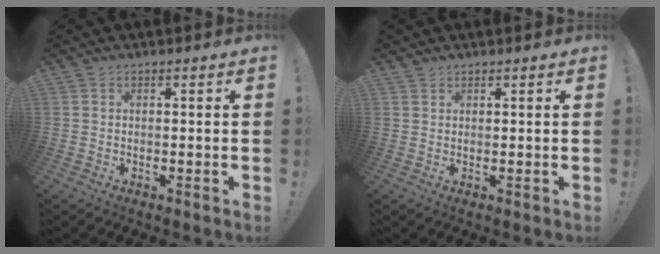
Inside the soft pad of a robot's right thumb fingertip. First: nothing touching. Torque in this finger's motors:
{"motor_torque": [0.11, -0.13, -0.02, 0.23, 0.06]}